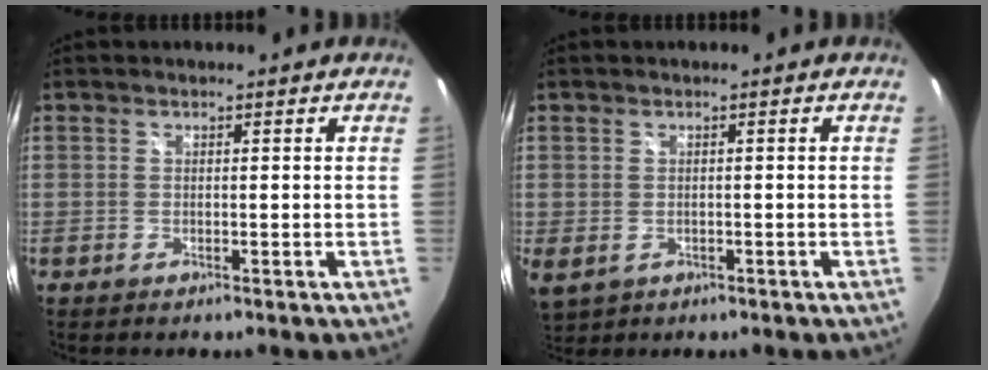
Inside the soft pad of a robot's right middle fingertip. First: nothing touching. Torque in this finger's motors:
{"motor_torque": [1.20, -0.94, 1.05, 0.21]}